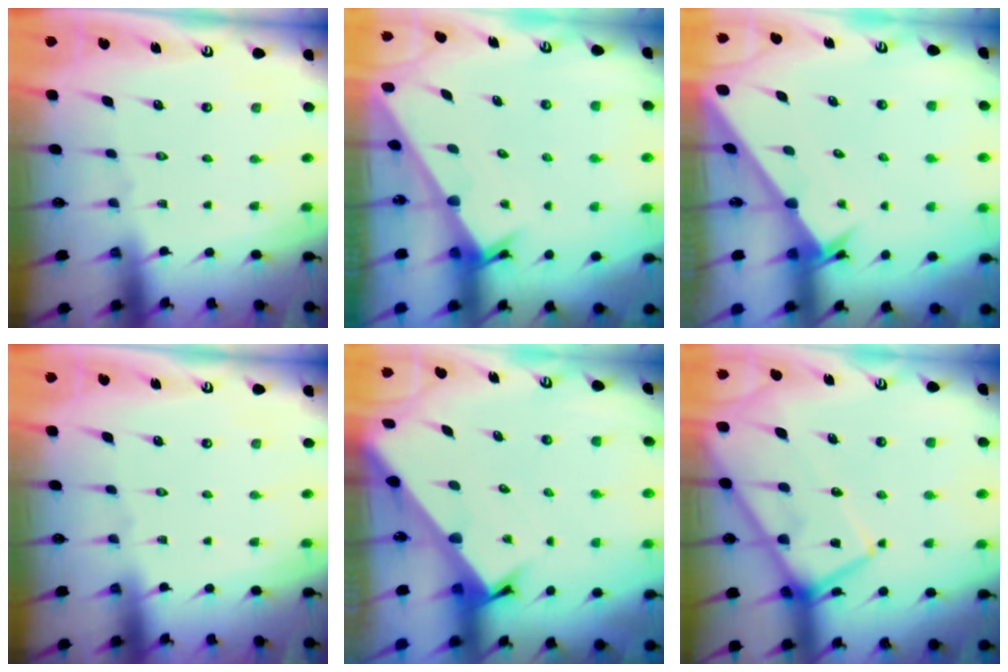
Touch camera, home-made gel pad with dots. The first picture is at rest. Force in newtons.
{"total": 2.4, "press": 2.4, "slide": 0.1}
{"total": 2.9, "press": 2.9, "slide": 0.1}
{"total": 0.0}
{"total": 3.0, "press": 3.0, "slide": 0.1}
{"total": 15.7, "press": 15.7, "slide": 1.2}